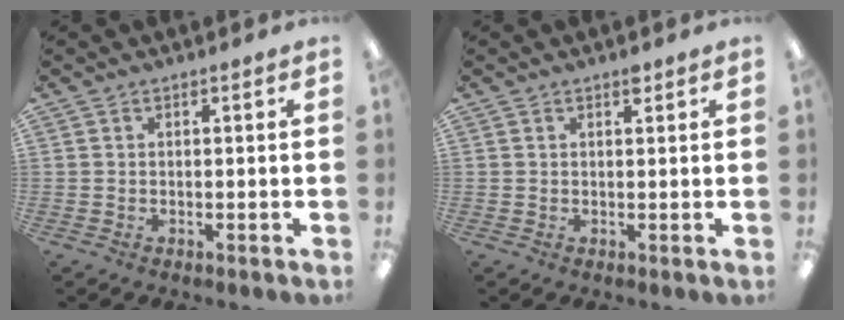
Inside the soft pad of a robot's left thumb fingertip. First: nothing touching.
{"total": 1.4, "force": [1.1, 0.5, 0.7], "torque": [0.000, -0.006, 0.016]}